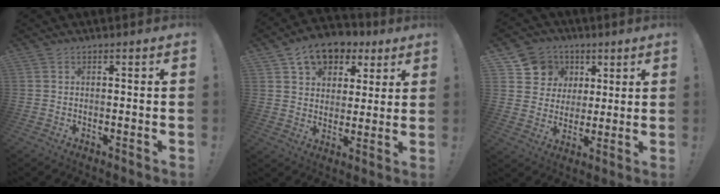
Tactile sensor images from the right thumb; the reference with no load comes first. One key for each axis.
{"total": 11.2, "fx": 6.8, "fy": 7.6, "fz": 4.6, "tx": -0.077, "ty": -0.033, "tz": 0.131}
{"total": 10.1, "fx": 4.0, "fy": 9.1, "fz": 1.5, "tx": -0.025, "ty": -0.021, "tz": 0.085}